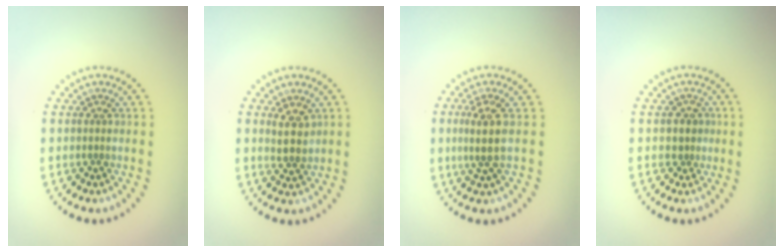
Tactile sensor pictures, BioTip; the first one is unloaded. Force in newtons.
{"total": 2.1, "press": 2.0, "slide": 0.8}
{"total": 2.7, "press": 2.0, "slide": 1.8}
{"total": 1.2, "press": 0.9, "slide": 0.8}